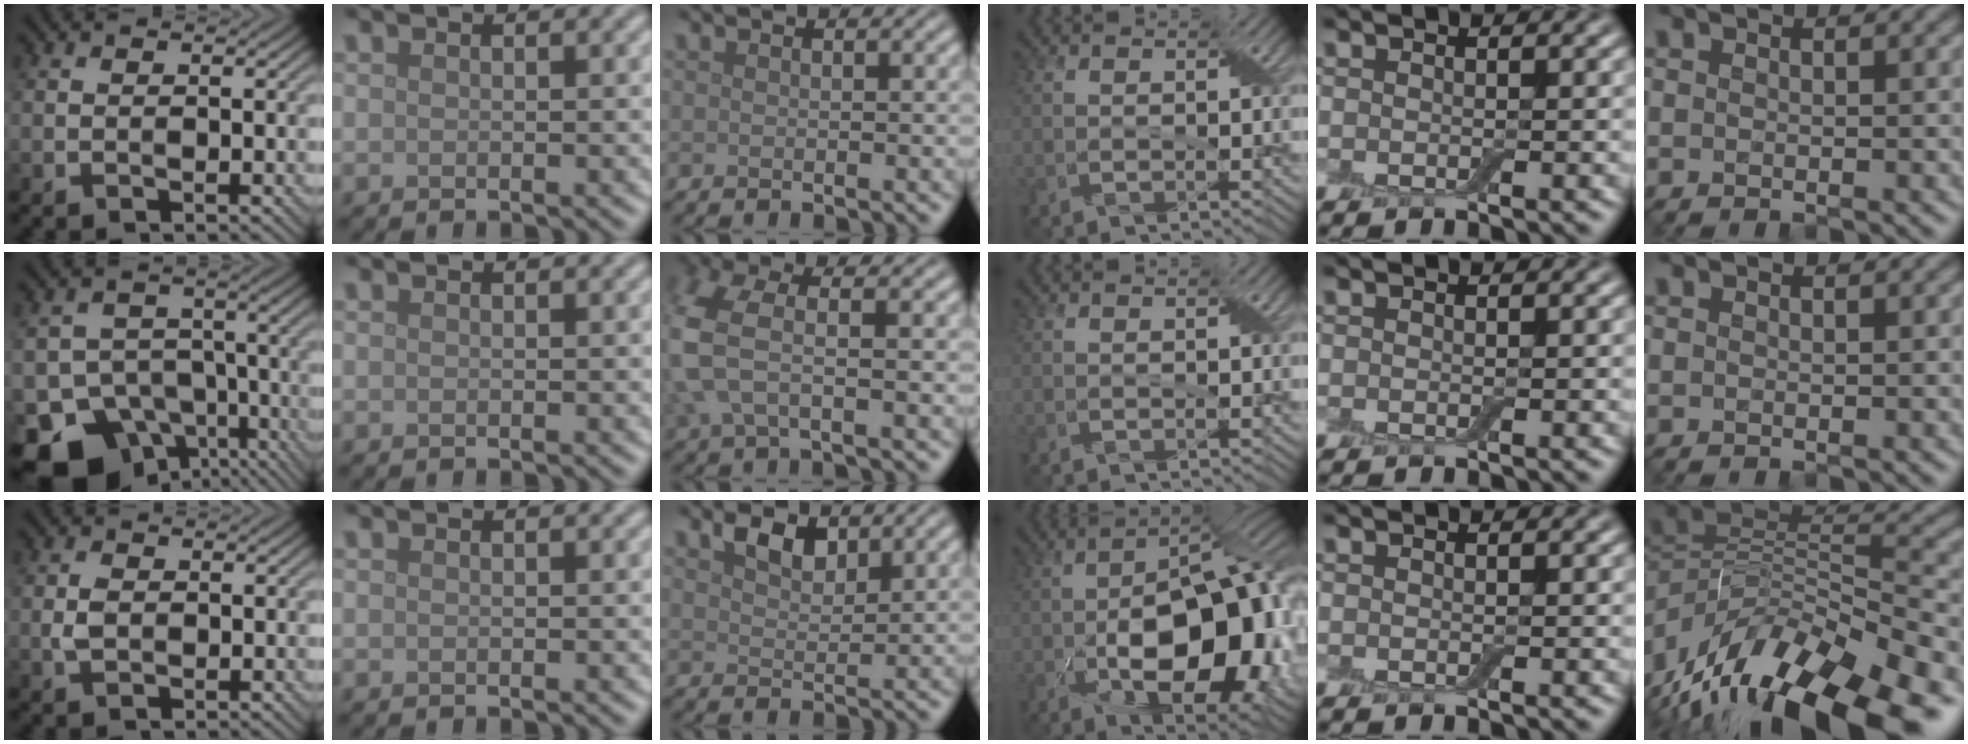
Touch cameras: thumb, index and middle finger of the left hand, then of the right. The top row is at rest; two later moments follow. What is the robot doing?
{"motion": "insert", "object": "airpods case & airpods"}